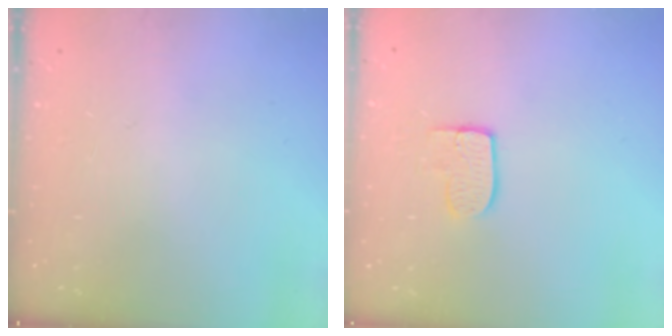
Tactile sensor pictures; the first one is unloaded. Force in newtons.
{"total": 6.9, "press": 6.9, "slide": 0.2}